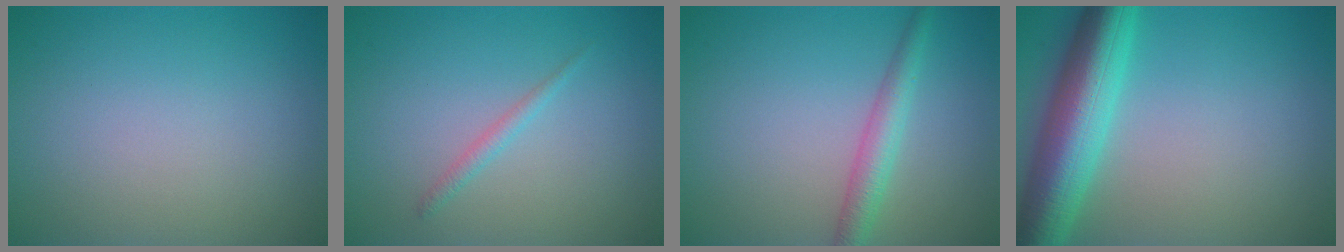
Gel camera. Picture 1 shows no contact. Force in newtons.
{"total": 1.0, "press": 1.0, "slide": 0.1}
{"total": 2.7, "press": 2.7, "slide": 0.1}
{"total": 8.4, "press": 8.4, "slide": 0.2}